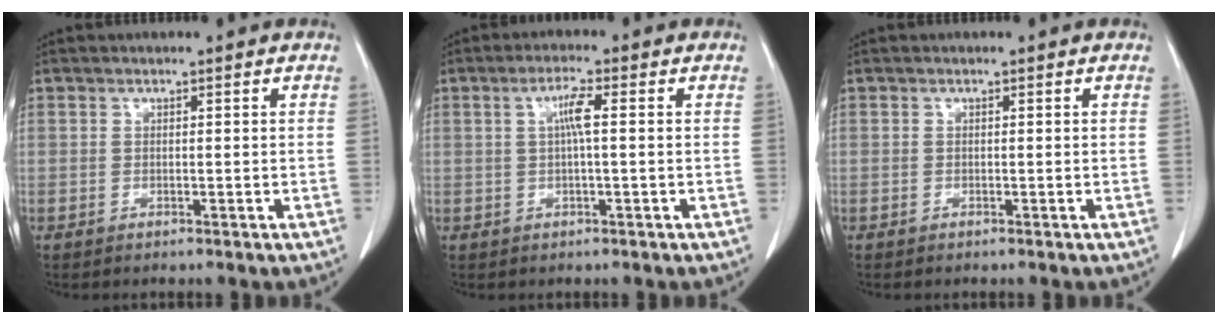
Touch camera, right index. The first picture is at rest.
{"total": 3.3, "force": [0.5, 0.3, 3.3], "torque": [-0.062, 0.006, 0.009]}
{"total": 0.0}